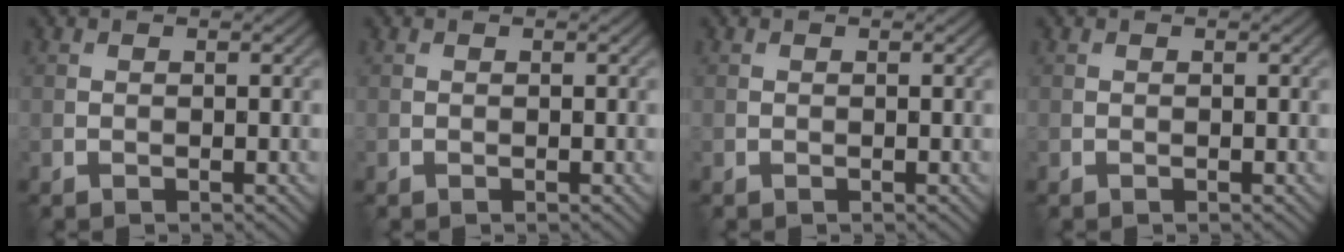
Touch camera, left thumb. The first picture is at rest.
{"total": 0.0}
{"total": 0.0}
{"total": 0.0}